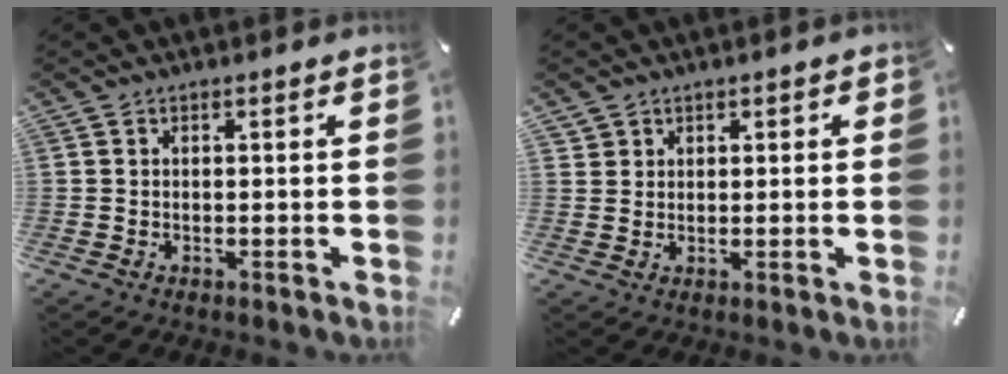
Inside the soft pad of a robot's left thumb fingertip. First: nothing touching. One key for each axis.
{"total": 2.3, "fx": 1.2, "fy": 2.0, "fz": -0.1, "tx": 0.005, "ty": -0.001, "tz": 0.020}